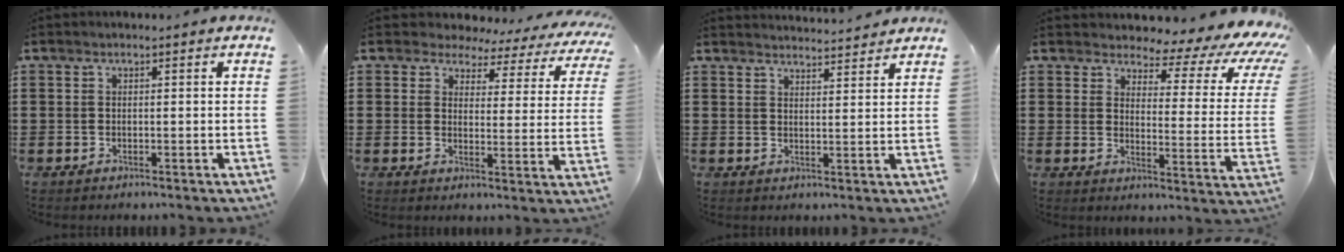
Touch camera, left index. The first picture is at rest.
{"total": 3.4, "force": [3.0, 1.4, 0.8], "torque": [-0.036, -0.016, 0.047]}
{"total": 2.9, "force": [2.9, -0.2, -0.1], "torque": [-0.007, -0.013, 0.054]}
{"total": 4.2, "force": [2.9, 2.0, 2.4], "torque": [-0.050, -0.025, 0.041]}